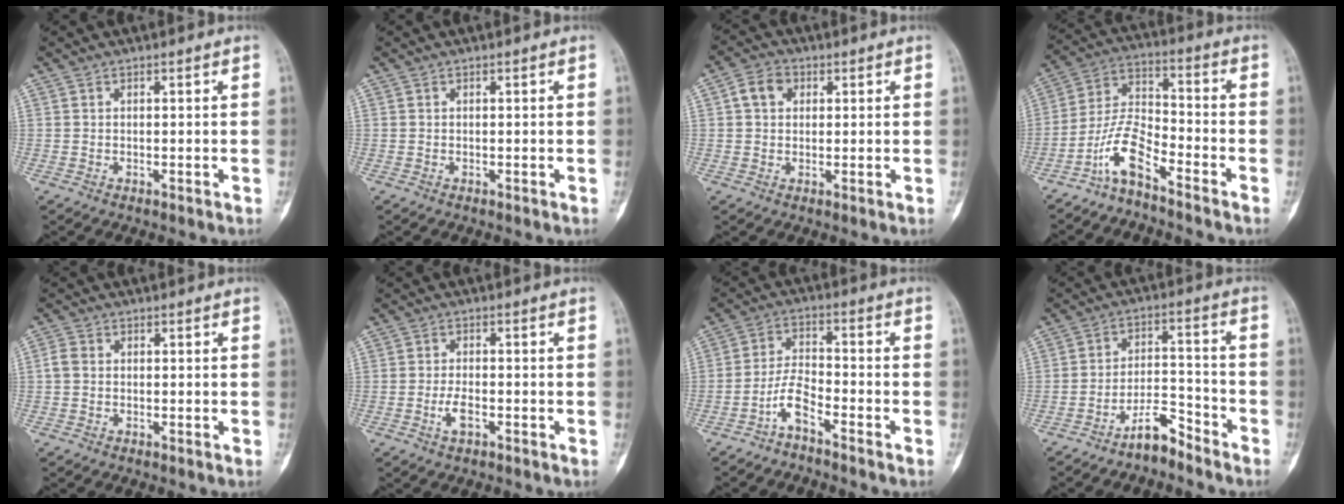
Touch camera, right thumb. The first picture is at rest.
{"total": 0.0}
{"total": 4.8, "force": [1.3, 3.8, 2.7], "torque": [-0.036, 0.007, 0.018]}
{"total": 8.3, "force": [-6.0, 2.3, 5.3], "torque": [-0.111, 0.067, -0.127]}
{"total": 2.2, "force": [-0.1, 1.8, 1.2], "torque": [-0.021, 0.005, -0.008]}
{"total": 3.2, "force": [-1.3, 1.4, 2.6], "torque": [-0.050, 0.007, -0.026]}
{"total": 5.0, "force": [-3.7, 1.2, 3.2], "torque": [-0.065, 0.035, -0.076]}
{"total": 6.6, "force": [-5.5, 2.0, 3.1], "torque": [-0.047, 0.060, -0.099]}